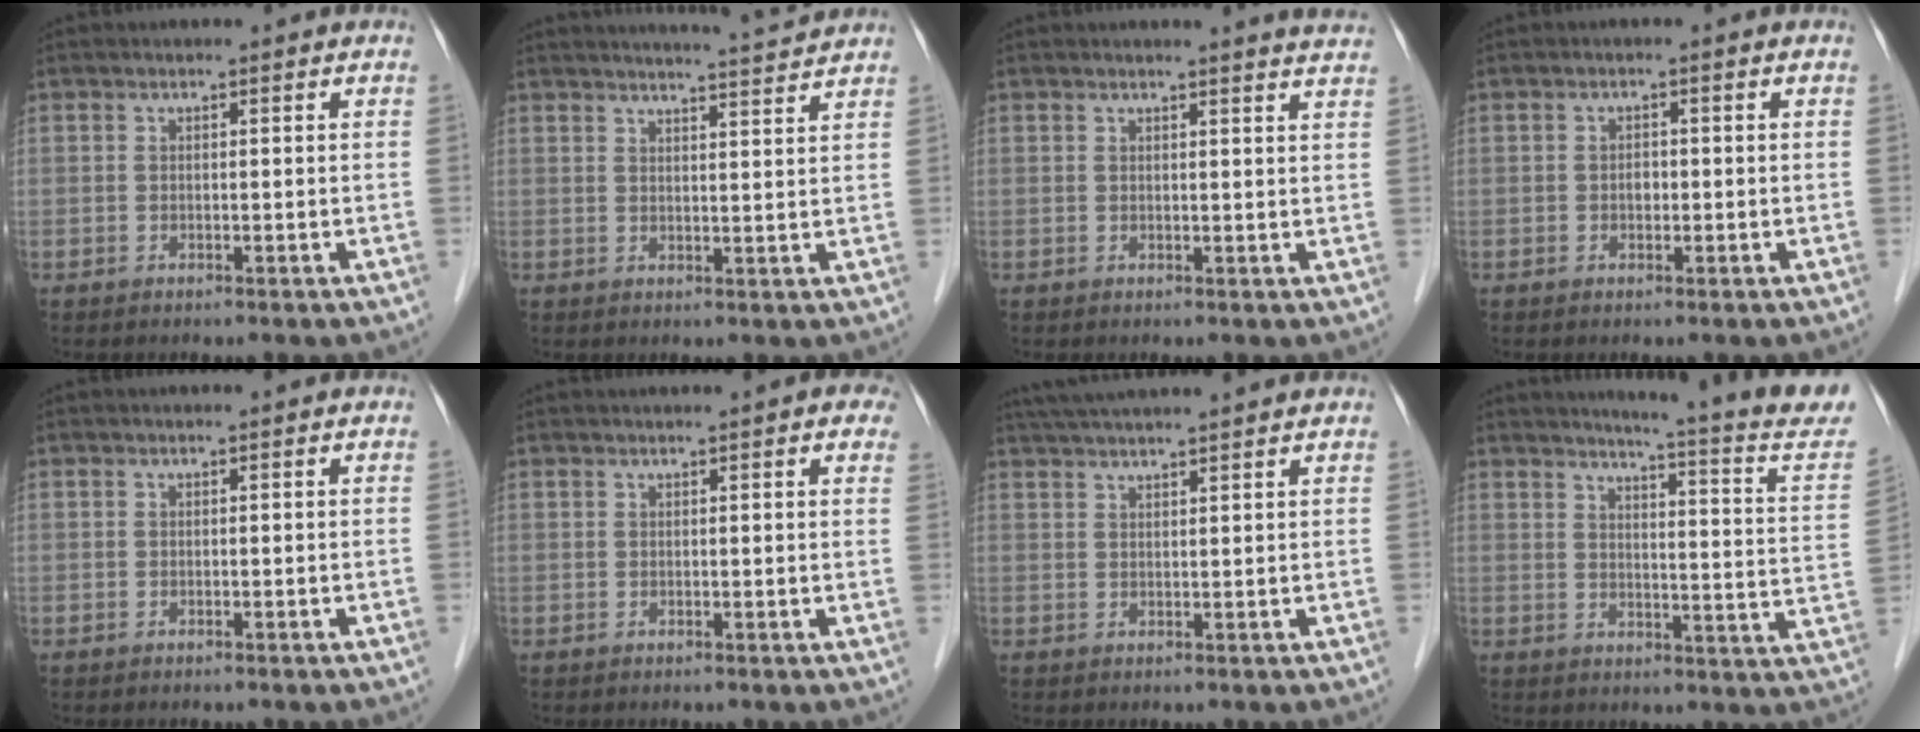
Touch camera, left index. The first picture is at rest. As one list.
[{"total": 7.8, "force": [7.5, -0.9, 1.9], "torque": [-0.035, 0.002, 0.096]}, {"total": 5.7, "force": [5.5, -0.4, 1.4], "torque": [-0.015, -0.011, 0.039]}, {"total": 1.2, "force": [-0.3, 0.8, 0.8], "torque": [-0.013, 0.003, -0.004]}, {"total": 0.0}, {"total": 5.4, "force": [3.9, 1.0, 3.7], "torque": [-0.043, 0.019, 0.040]}, {"total": 10.2, "force": [9.1, -0.4, 4.5], "torque": [-0.078, 0.039, 0.131]}, {"total": 18.3, "force": [16.3, -0.9, 8.2], "torque": [-0.110, -0.083, 0.177]}]